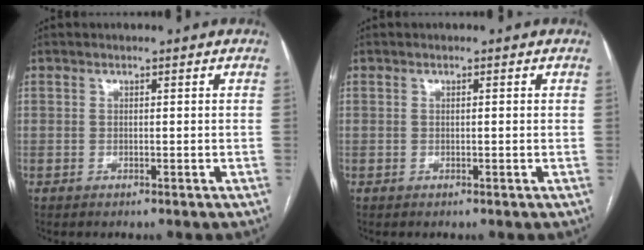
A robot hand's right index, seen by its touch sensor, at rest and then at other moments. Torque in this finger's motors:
{"motor_torque": [0.13, 0.15, -0.04, 0.00]}